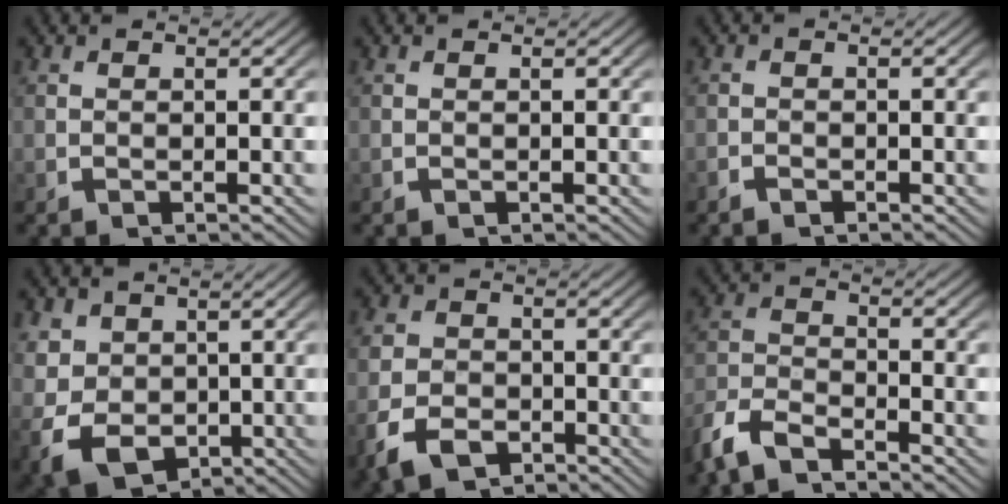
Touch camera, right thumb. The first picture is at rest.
{"total": 0.0}
{"total": 0.8, "force": [-0.8, 0.2, 0.0], "torque": [0.000, -0.004, -0.019]}
{"total": 8.2, "force": [-1.7, 6.4, 4.9], "torque": [-0.125, -0.063, 0.010]}
{"total": 4.3, "force": [-2.4, 2.9, 2.0], "torque": [-0.044, -0.019, -0.036]}
{"total": 5.5, "force": [-4.2, 2.4, 2.4], "torque": [-0.052, -0.012, -0.079]}